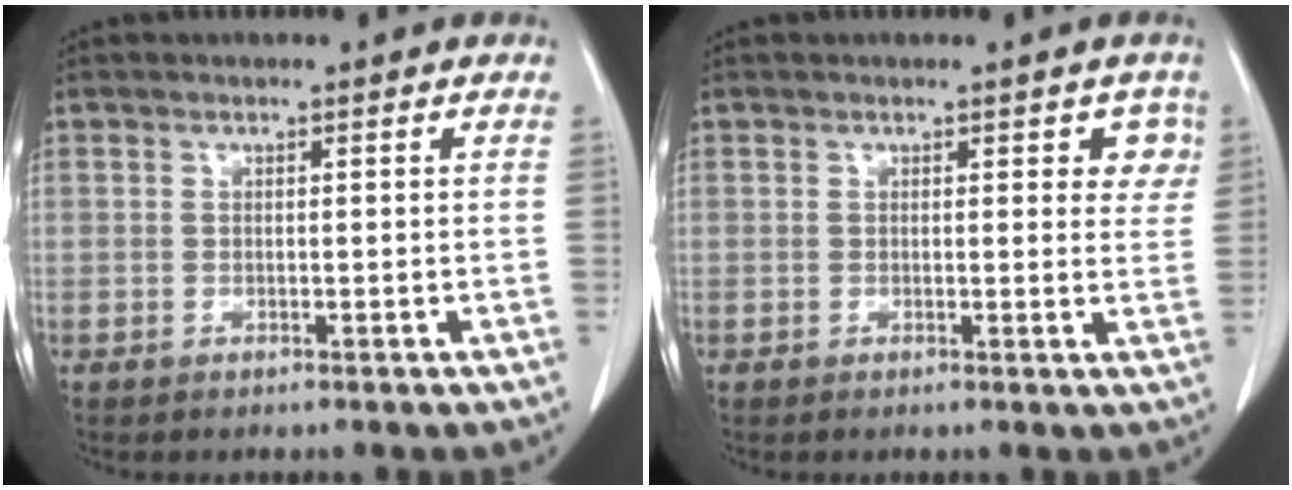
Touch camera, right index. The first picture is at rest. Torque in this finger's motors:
{"motor_torque": [0.03, -0.04, 0.07, 0.00]}